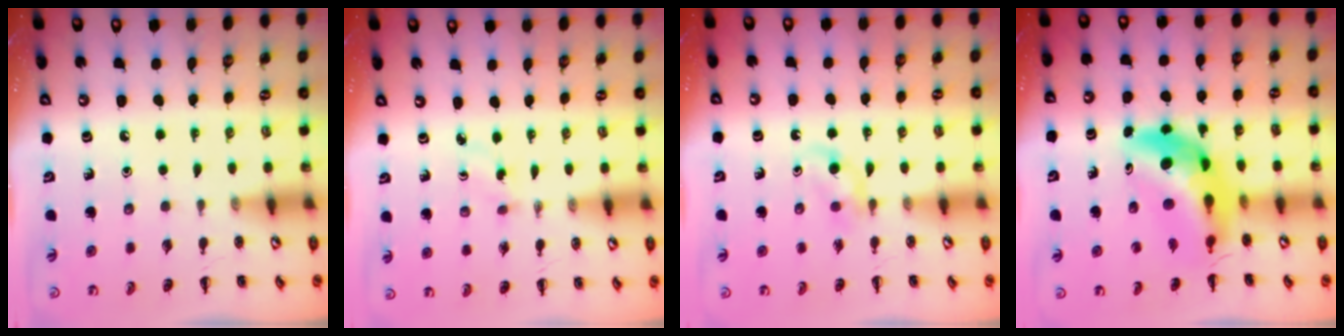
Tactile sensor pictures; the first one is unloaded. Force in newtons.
{"total": 1.8, "press": 1.6, "slide": 0.7}
{"total": 2.9, "press": 2.6, "slide": 1.3}
{"total": 10.3, "press": 9.8, "slide": 3.1}